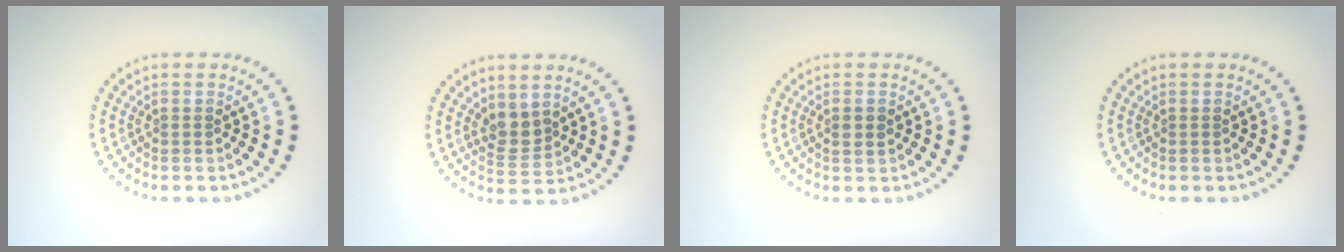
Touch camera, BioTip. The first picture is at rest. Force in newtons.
{"total": 2.3, "press": 1.9, "slide": 1.3}
{"total": 1.1, "press": 1.1, "slide": 0.3}
{"total": 0.0}